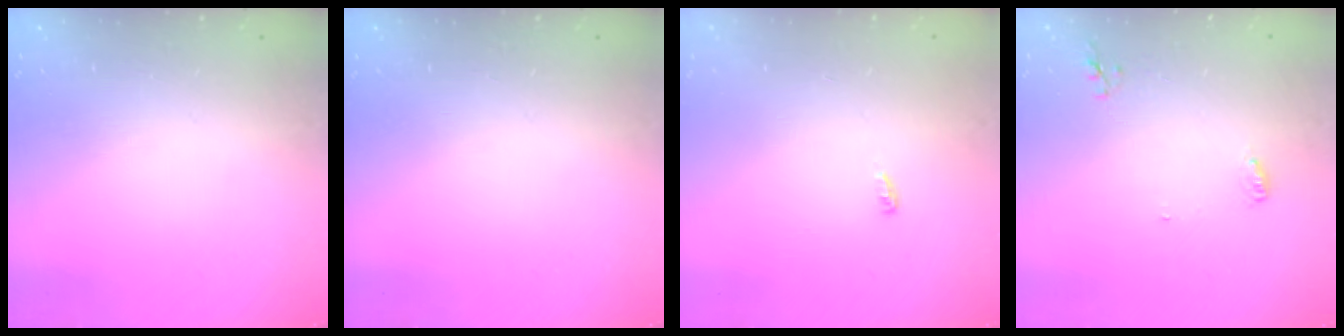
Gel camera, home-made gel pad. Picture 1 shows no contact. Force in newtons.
{"total": 0.0}
{"total": 3.4, "press": 3.3, "slide": 0.7}
{"total": 4.6, "press": 4.4, "slide": 1.1}